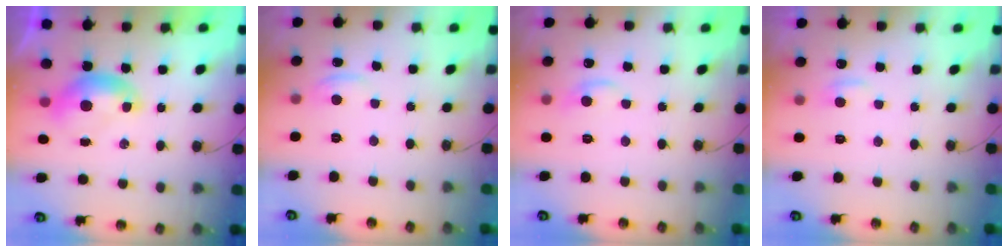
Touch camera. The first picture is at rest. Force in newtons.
{"total": 1.1, "press": 0.8, "slide": 0.7}
{"total": 0.8, "press": 0.0, "slide": 0.8}
{"total": 1.1, "press": 0.9, "slide": 0.6}